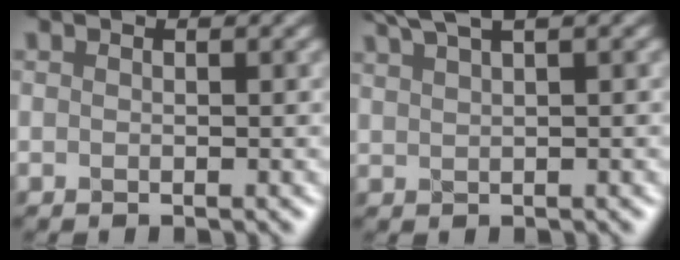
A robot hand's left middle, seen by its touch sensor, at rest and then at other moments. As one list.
[{"total": 3.1, "force": [2.6, 0.1, 1.7], "torque": [-0.041, 0.017, 0.058]}]